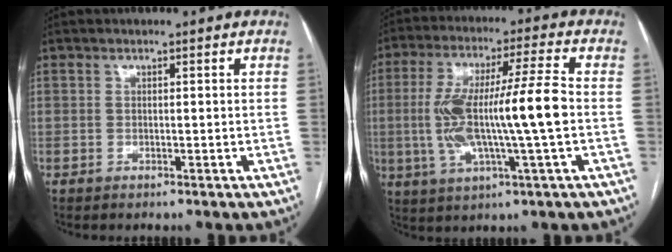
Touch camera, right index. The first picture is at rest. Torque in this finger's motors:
{"motor_torque": [1.26, 0.07, 0.93, 0.21]}